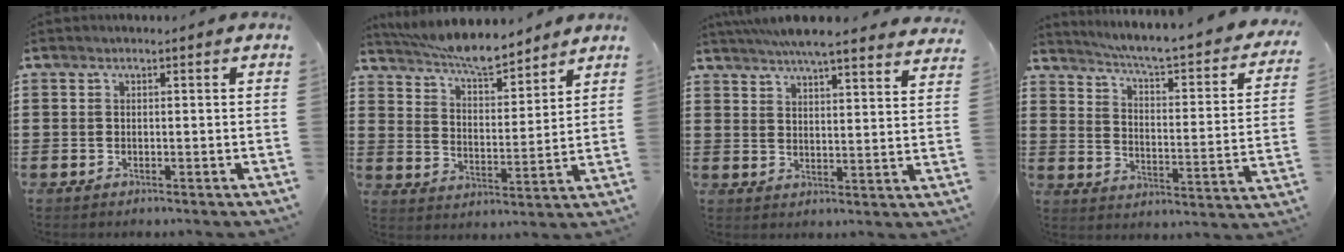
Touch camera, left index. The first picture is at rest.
{"total": 7.1, "force": [6.6, 0.6, 2.5], "torque": [-0.075, -0.030, 0.118]}
{"total": 6.2, "force": [5.8, 0.1, 2.3], "torque": [-0.065, -0.023, 0.104]}
{"total": 4.2, "force": [3.6, -0.7, 2.0], "torque": [-0.060, -0.040, 0.048]}